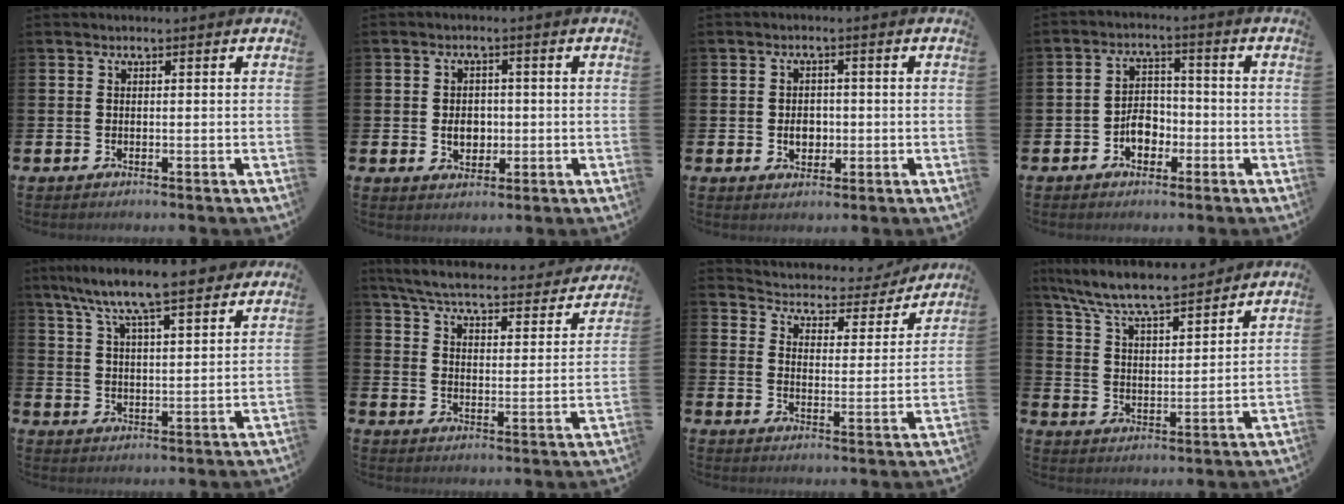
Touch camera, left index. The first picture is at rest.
{"total": 3.4, "force": [-0.3, 2.7, 2.1], "torque": [-0.020, -0.002, -0.015]}
{"total": 2.9, "force": [-0.4, 2.3, 1.8], "torque": [-0.019, -0.001, -0.015]}
{"total": 4.1, "force": [-1.8, 2.9, 2.2], "torque": [-0.035, 0.004, -0.040]}
{"total": 9.1, "force": [8.2, 1.2, 3.9], "torque": [-0.098, -0.037, 0.145]}
{"total": 6.0, "force": [5.6, 0.8, 2.0], "torque": [-0.066, -0.040, 0.091]}
{"total": 4.0, "force": [3.8, 1.4, 0.1], "torque": [-0.021, -0.040, 0.056]}
{"total": 8.1, "force": [7.7, 0.8, 2.5], "torque": [-0.084, -0.051, 0.135]}